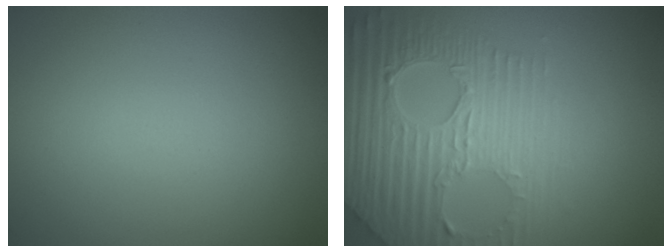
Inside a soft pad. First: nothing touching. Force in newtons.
{"total": 7.7, "press": 5.5, "slide": 5.4}